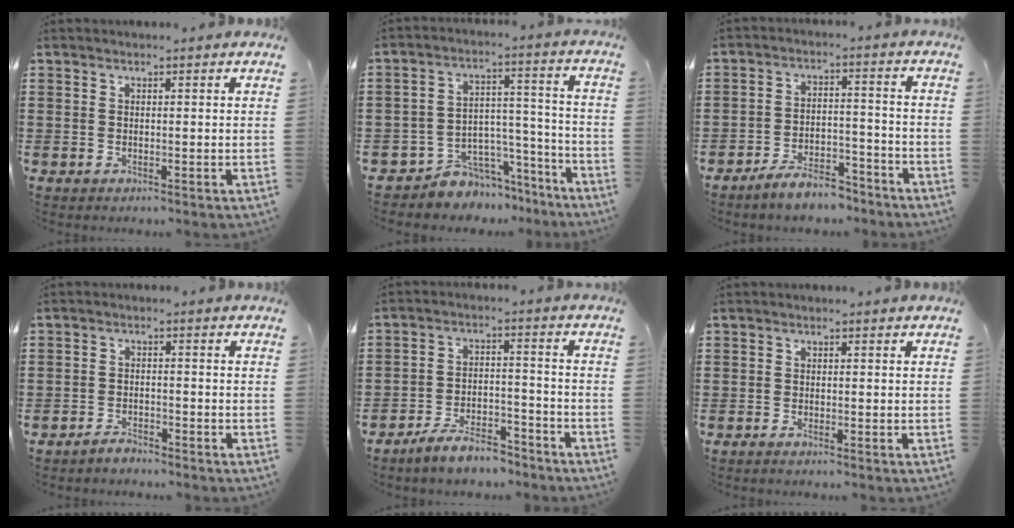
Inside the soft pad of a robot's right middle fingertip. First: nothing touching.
{"total": 6.3, "force": [-5.6, 2.9, 0.1], "torque": [-0.008, 0.016, -0.107]}
{"total": 6.0, "force": [-5.6, 1.1, 1.9], "torque": [-0.034, 0.009, -0.107]}
{"total": 2.2, "force": [-2.1, 0.6, 0.2], "torque": [-0.008, 0.004, -0.044]}
{"total": 6.4, "force": [-5.9, 1.3, 2.2], "torque": [-0.044, 0.008, -0.113]}
{"total": 0.6, "force": [-0.4, 0.0, 0.4], "torque": [-0.009, -0.005, -0.007]}